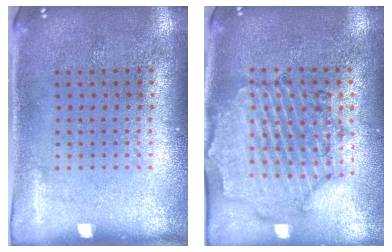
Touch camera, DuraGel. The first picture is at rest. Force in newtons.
{"total": 1.7, "press": 1.7, "slide": 0.3}